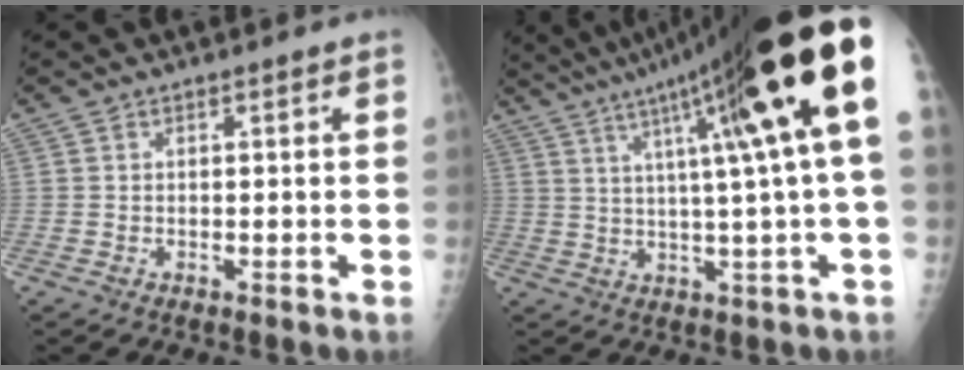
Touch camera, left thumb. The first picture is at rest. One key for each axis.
{"total": 22.5, "fx": 8.1, "fy": 1.1, "fz": 21.0, "tx": -0.311, "ty": 0.011, "tz": 0.116}